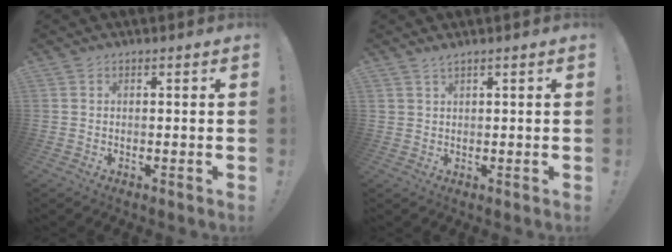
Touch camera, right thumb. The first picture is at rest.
{"total": 1.6, "force": [1.3, 0.2, 0.8], "torque": [-0.018, -0.005, 0.025]}